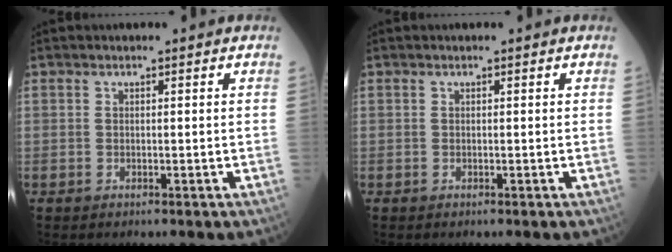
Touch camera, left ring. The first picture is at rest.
{"total": 0.0}